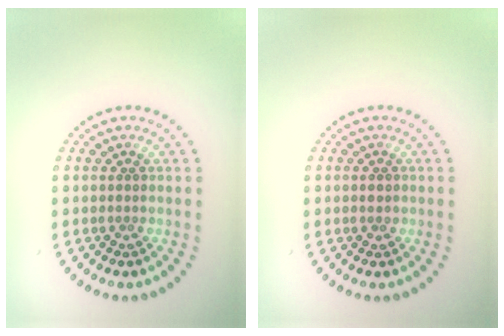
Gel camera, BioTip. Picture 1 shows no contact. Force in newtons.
{"total": 1.1, "press": 1.1, "slide": 0.1}